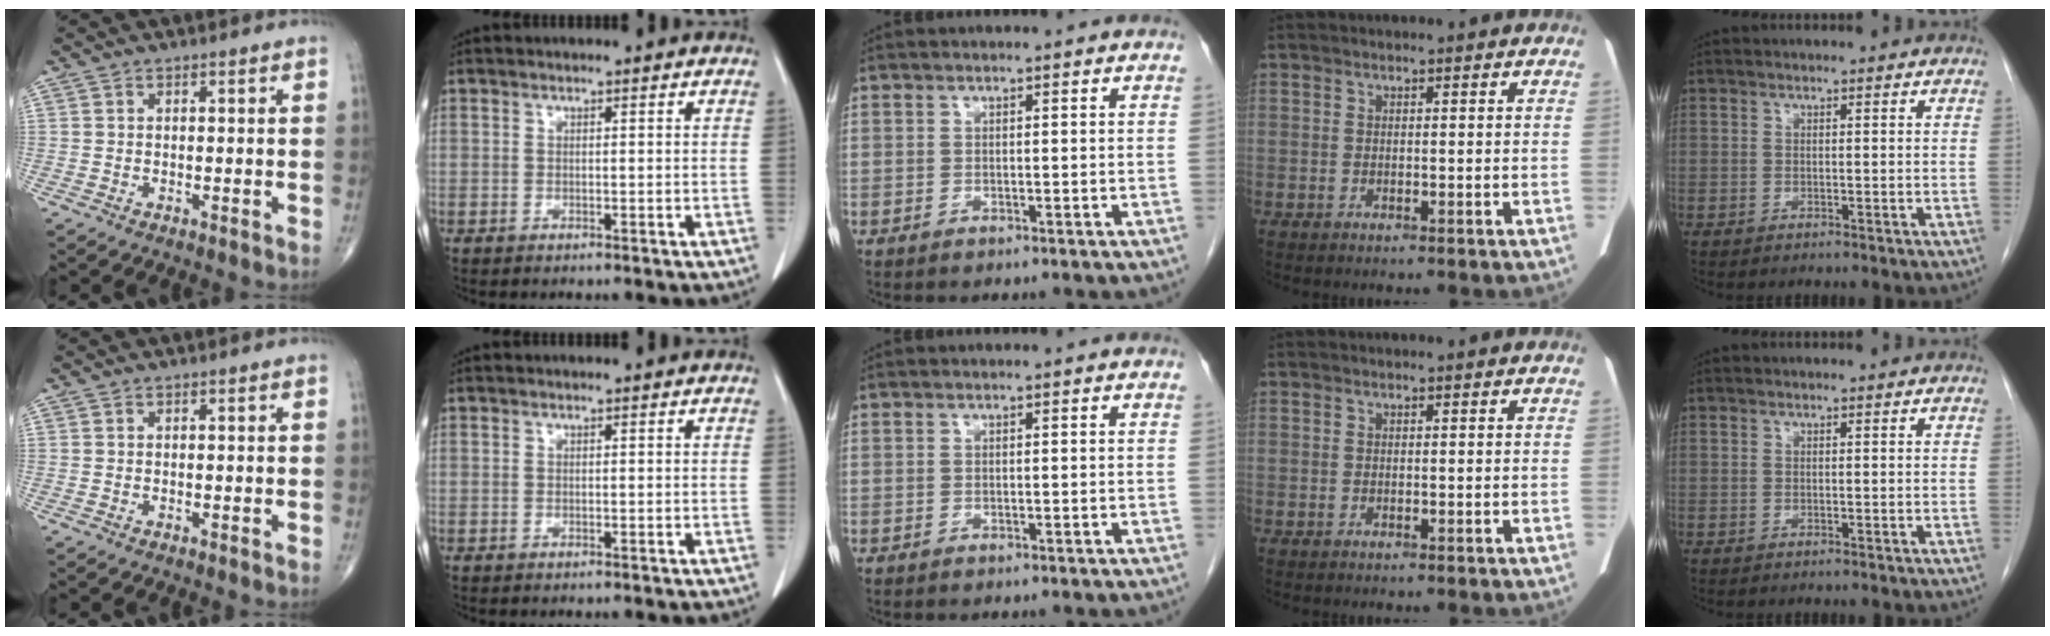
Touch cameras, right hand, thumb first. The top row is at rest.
{}